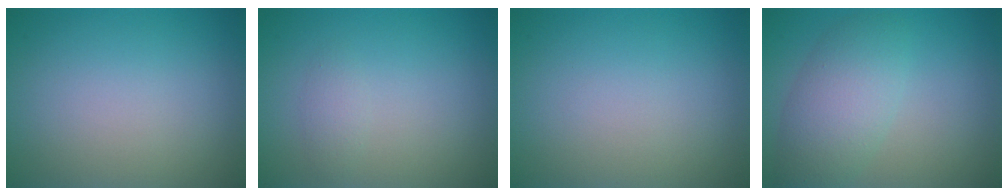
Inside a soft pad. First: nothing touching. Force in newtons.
{"total": 1.0, "press": 1.0, "slide": 0.1}
{"total": 0.0}
{"total": 4.7, "press": 4.7, "slide": 0.1}